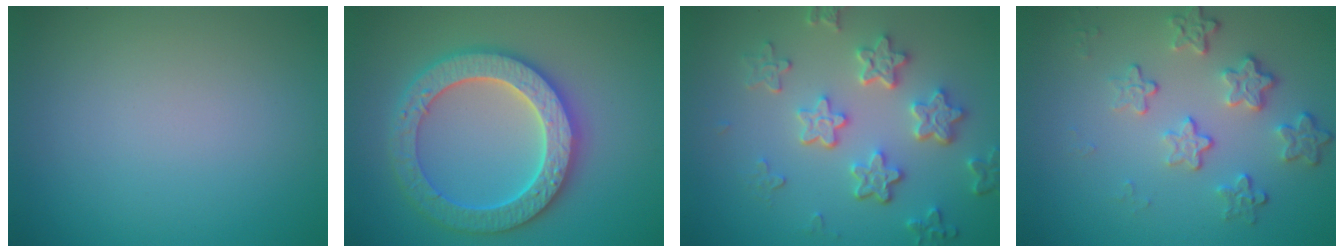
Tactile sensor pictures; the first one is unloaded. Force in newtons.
{"total": 6.4, "press": 6.3, "slide": 1.4}
{"total": 5.3, "press": 4.1, "slide": 3.4}
{"total": 4.4, "press": 3.1, "slide": 3.1}